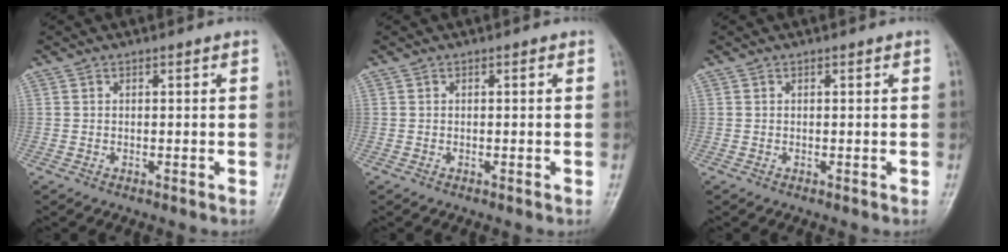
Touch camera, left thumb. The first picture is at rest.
{"total": 0.0}
{"total": 0.0}